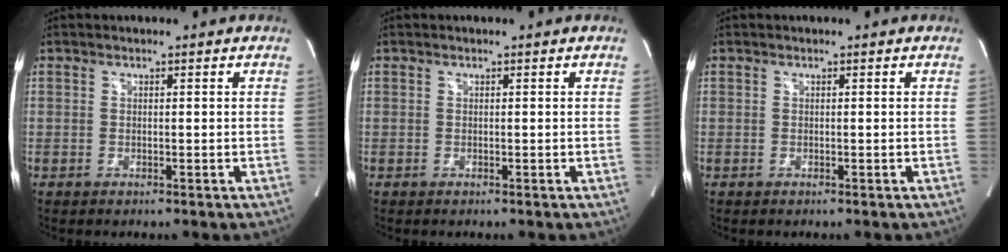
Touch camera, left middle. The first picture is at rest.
{"total": 0.0}
{"total": 0.0}